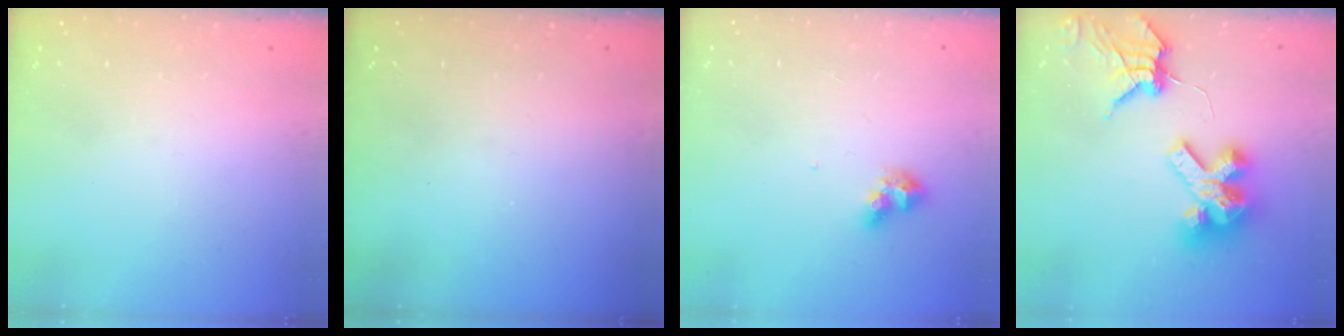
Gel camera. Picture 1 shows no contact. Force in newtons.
{"total": 0.0}
{"total": 7.9, "press": 7.9, "slide": 0.6}
{"total": 14.1, "press": 14.0, "slide": 1.7}